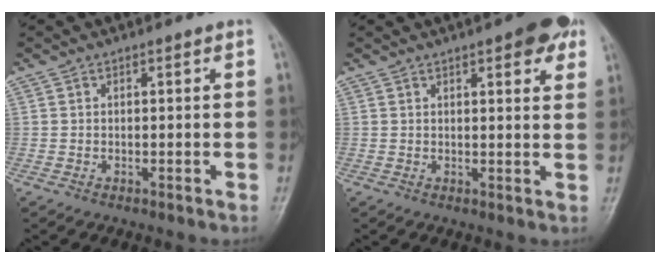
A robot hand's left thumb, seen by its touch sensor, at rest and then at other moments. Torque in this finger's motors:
{"motor_torque": [0.84, 0.61, 0.44, -0.56, 0.01]}